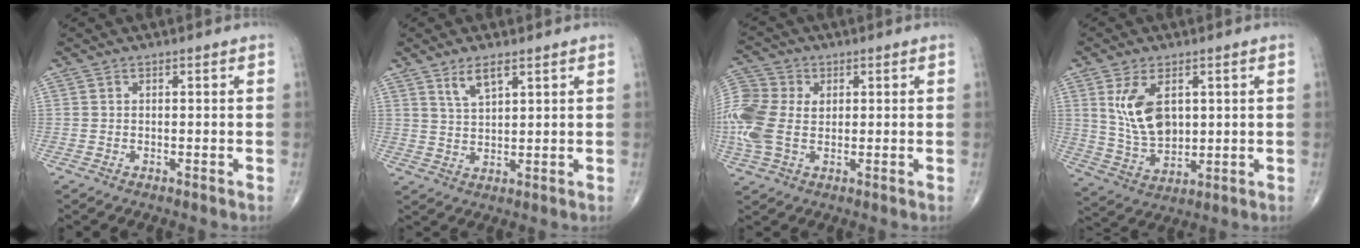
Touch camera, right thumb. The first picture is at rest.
{"total": 4.8, "force": [3.0, 1.6, 3.4], "torque": [-0.063, -0.017, 0.061]}
{"total": 15.3, "force": [0.9, 11.0, 10.6], "torque": [-0.284, 0.012, 0.017]}
{"total": 10.5, "force": [2.9, 6.2, 8.0], "torque": [-0.139, -0.016, 0.070]}